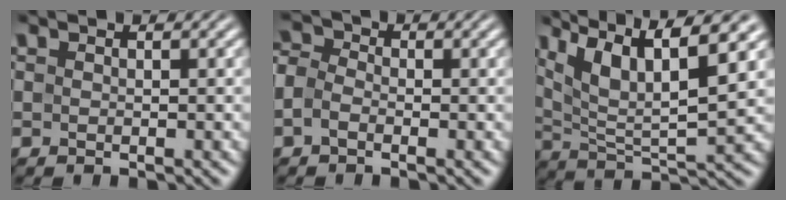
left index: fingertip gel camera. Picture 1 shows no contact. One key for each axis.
{"total": 2.3, "fx": -0.8, "fy": 1.7, "fz": 1.4, "tx": -0.032, "ty": 0.009, "tz": -0.028}
{"total": 11.7, "fx": 6.7, "fy": 3.5, "fz": 8.9, "tx": -0.170, "ty": 0.017, "tz": 0.100}